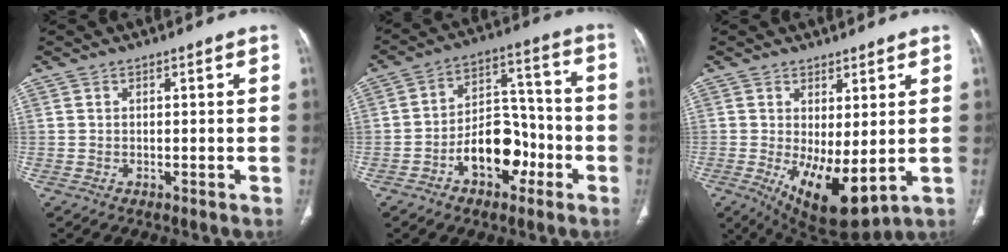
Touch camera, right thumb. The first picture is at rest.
{"total": 12.2, "force": [-4.9, 7.9, 7.9], "torque": [-0.089, 0.057, -0.080]}
{"total": 11.3, "force": [-1.1, 4.6, 10.3], "torque": [-0.167, -0.026, 0.004]}